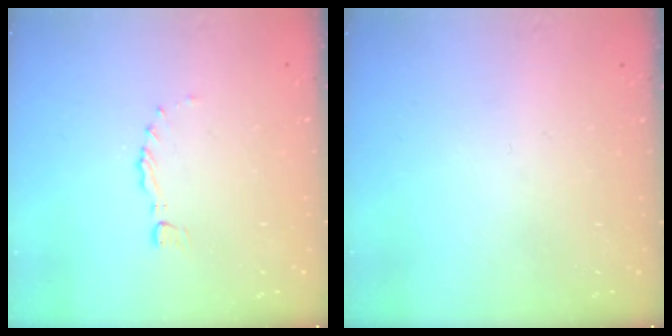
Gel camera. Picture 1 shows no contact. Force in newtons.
{"total": 0.0}